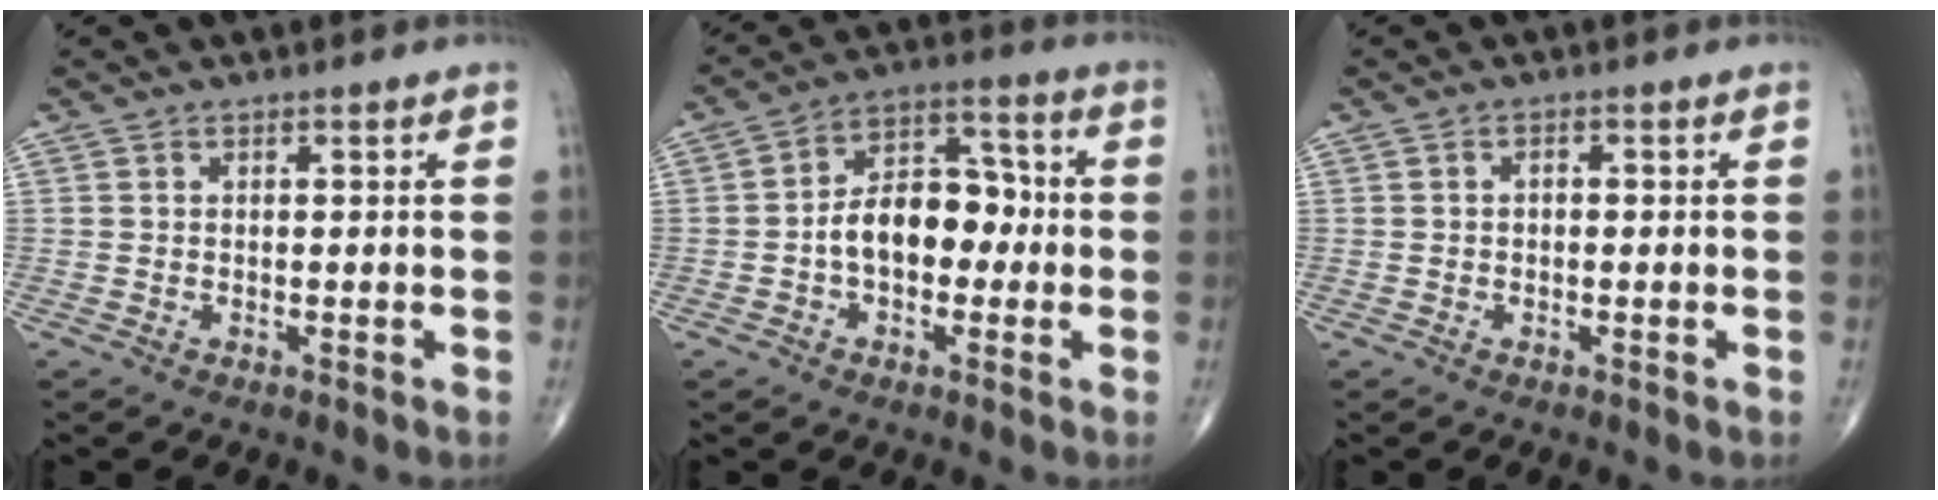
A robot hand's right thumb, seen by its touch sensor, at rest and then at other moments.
{"total": 11.7, "force": [-1.4, 7.7, 8.8], "torque": [-0.113, 0.044, -0.035]}
{"total": 1.0, "force": [-0.1, 0.7, 0.7], "torque": [-0.009, 0.003, -0.003]}